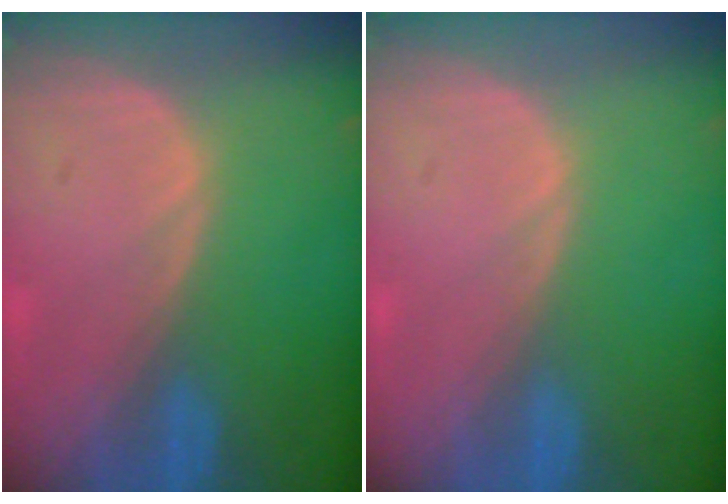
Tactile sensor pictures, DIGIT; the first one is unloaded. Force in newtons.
{"total": 0.0}